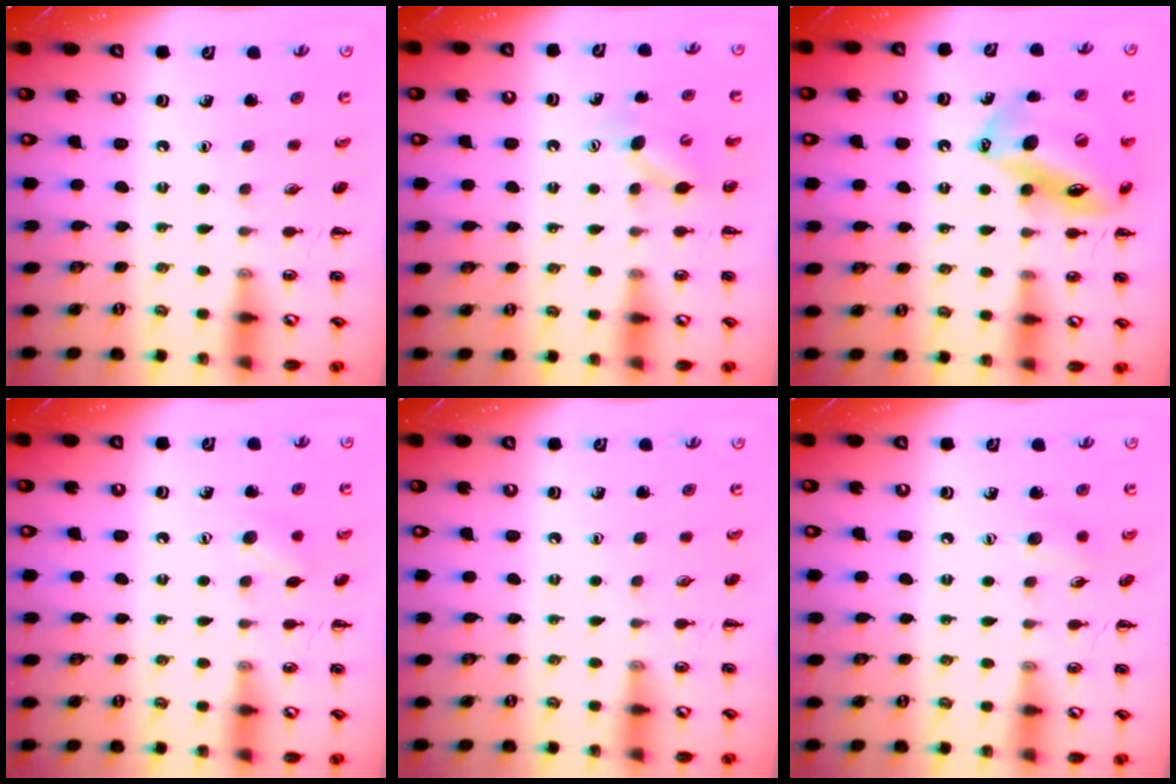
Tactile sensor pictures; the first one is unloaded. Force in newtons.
{"total": 6.1, "press": 5.9, "slide": 1.4}
{"total": 15.5, "press": 14.9, "slide": 4.2}
{"total": 6.8, "press": 6.7, "slide": 1.3}
{"total": 0.0}
{"total": 6.1, "press": 5.9, "slide": 1.5}